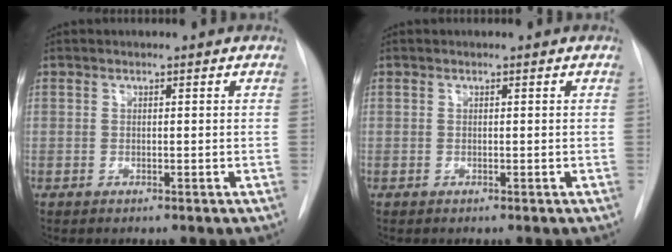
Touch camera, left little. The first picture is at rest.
{"total": 0.0}